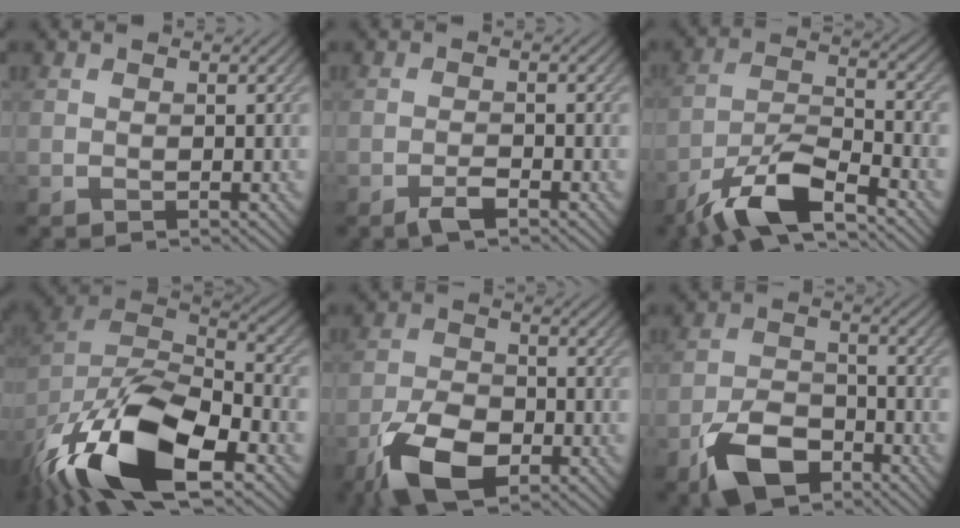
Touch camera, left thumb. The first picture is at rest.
{"total": 2.1, "force": [-1.5, 0.4, 1.3], "torque": [-0.027, 0.002, -0.031]}
{"total": 10.3, "force": [-7.2, 2.7, 6.8], "torque": [-0.129, 0.002, -0.145]}
{"total": 18.8, "force": [-10.9, 7.5, 13.4], "torque": [-0.291, -0.030, -0.184]}
{"total": 9.4, "force": [-5.0, 4.8, 6.4], "torque": [-0.138, -0.011, -0.101]}
{"total": 8.3, "force": [-5.2, 4.4, 4.8], "torque": [-0.097, -0.004, -0.109]}